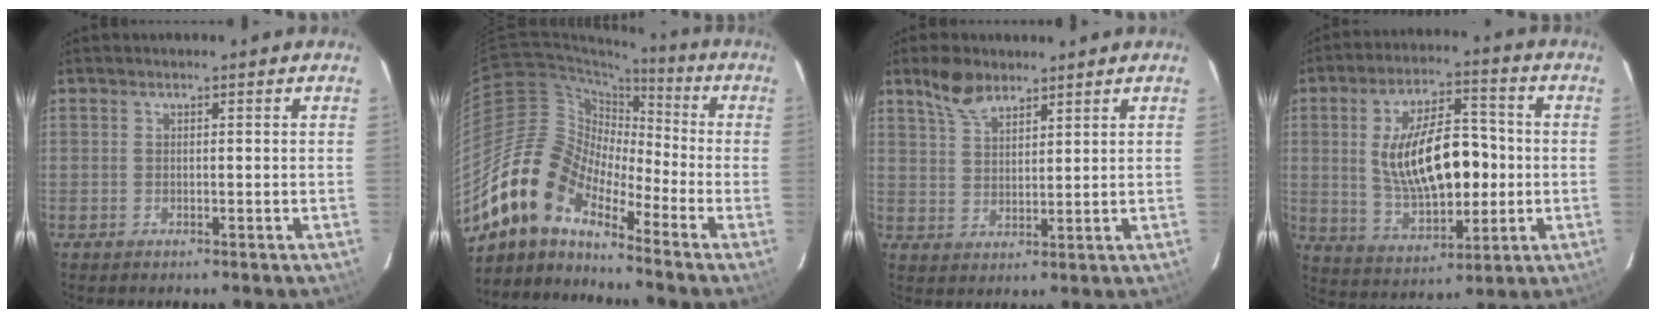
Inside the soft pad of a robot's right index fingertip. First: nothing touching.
{"total": 15.0, "force": [-11.2, 6.2, 7.8], "torque": [-0.135, 0.004, -0.230]}
{"total": 6.2, "force": [4.7, 2.8, 3.0], "torque": [-0.056, 0.011, 0.091]}
{"total": 16.8, "force": [0.1, 7.9, 14.8], "torque": [-0.267, 0.008, 0.020]}